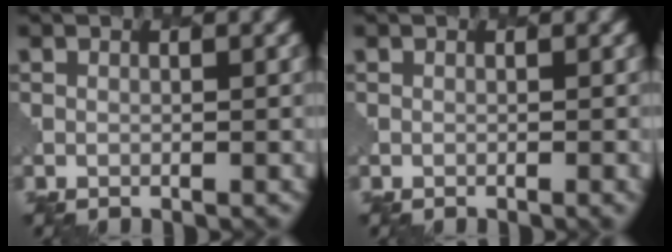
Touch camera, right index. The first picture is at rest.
{"total": 1.0, "force": [-0.3, 0.3, 0.9], "torque": [-0.006, 0.000, -0.002]}